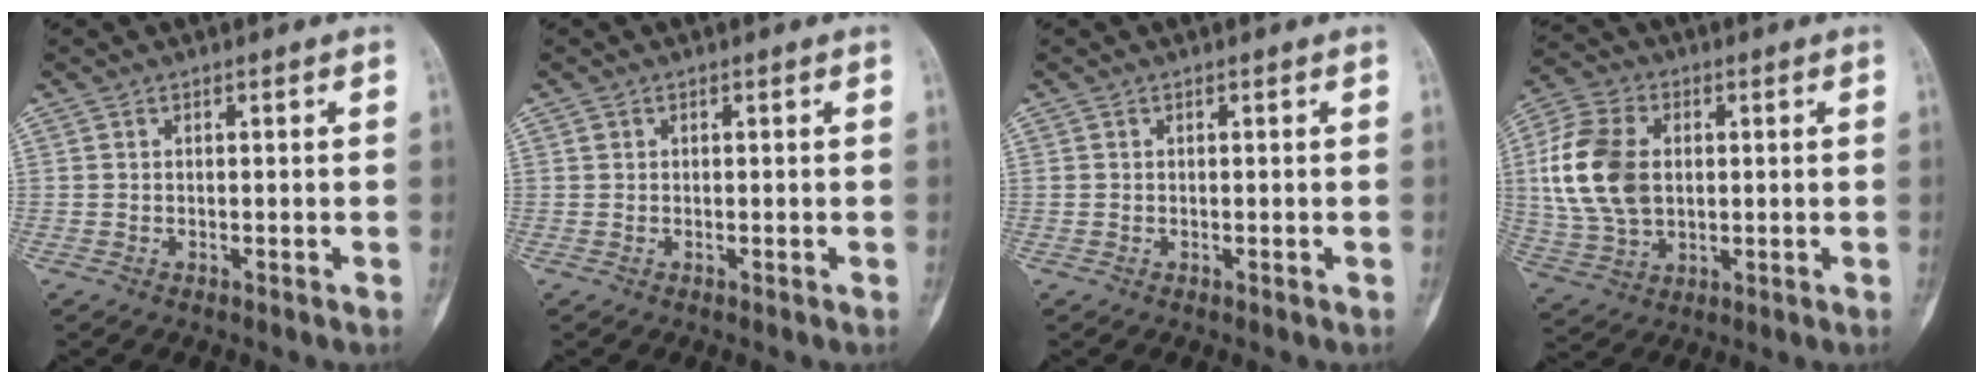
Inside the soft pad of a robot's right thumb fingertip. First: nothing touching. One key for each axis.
{"total": 0.6, "fx": 0.3, "fy": 0.5, "fz": 0.1, "tx": 0.001, "ty": 0.001, "tz": 0.005}
{"total": 0.0}
{"total": 15.3, "fx": 1.7, "fy": 10.6, "fz": 11.0, "tx": -0.215, "ty": 0.004, "tz": 0.035}